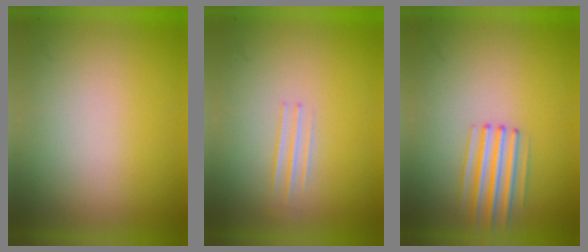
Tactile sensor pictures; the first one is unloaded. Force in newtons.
{"total": 1.4}
{"total": 2.6}